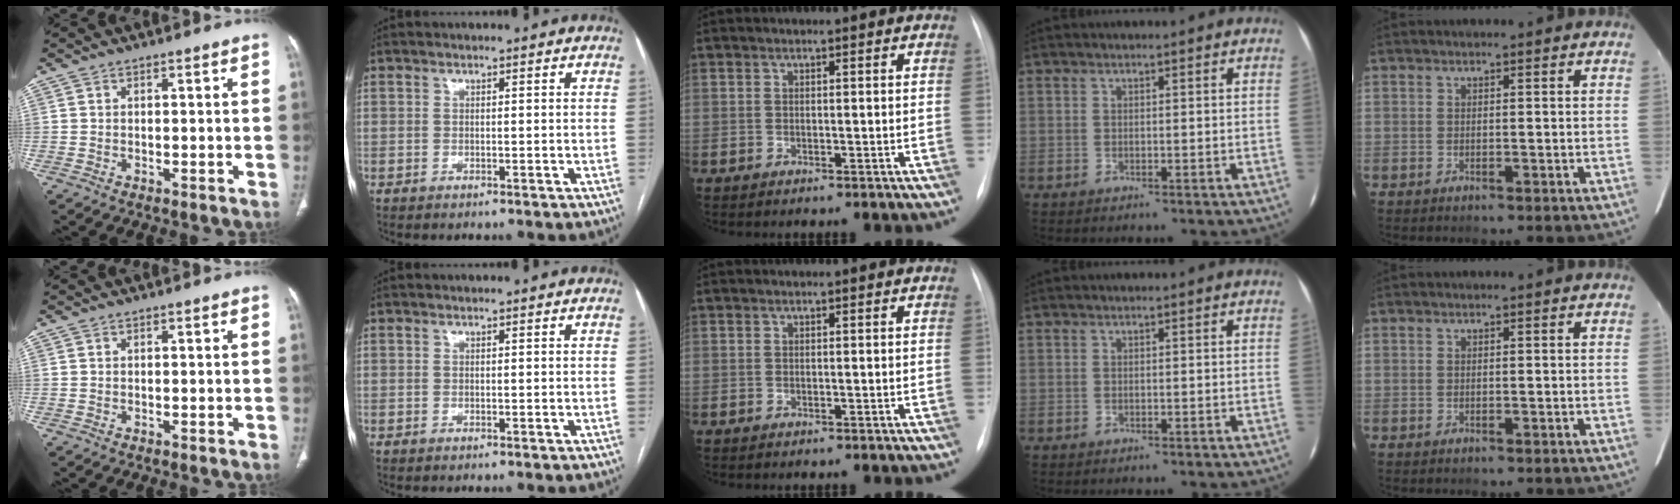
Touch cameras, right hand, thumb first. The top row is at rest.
{}